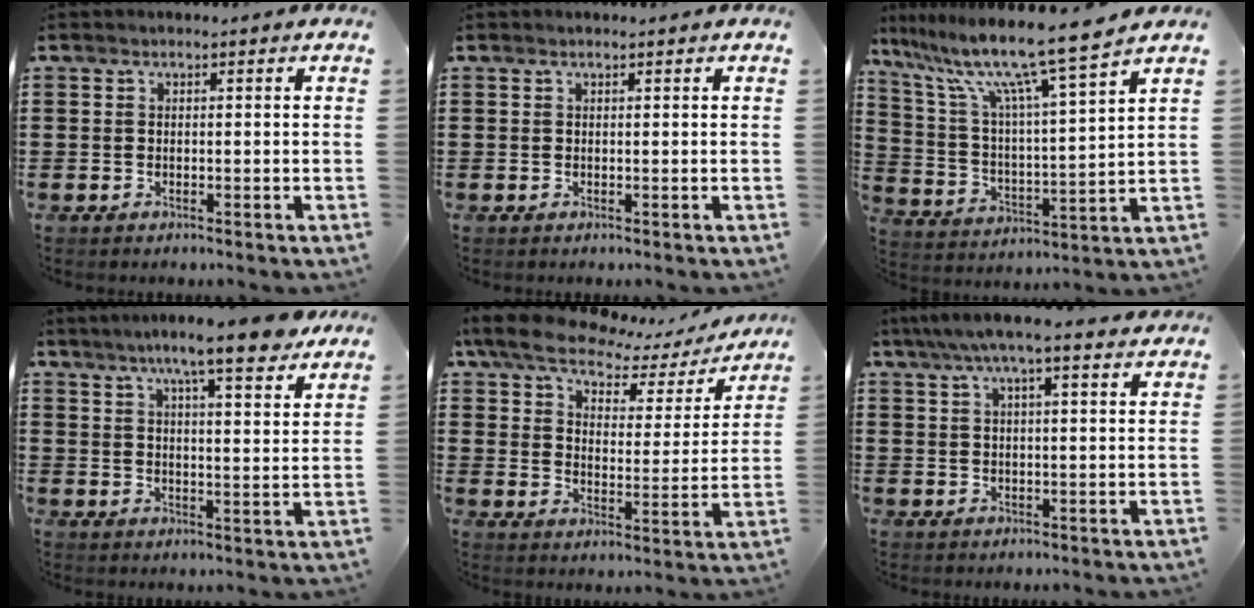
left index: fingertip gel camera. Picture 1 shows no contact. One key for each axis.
{"total": 0.0}
{"total": 10.9, "fx": 8.9, "fy": -0.4, "fz": 6.3, "tx": -0.159, "ty": -0.057, "tz": 0.142}
{"total": 8.4, "fx": 6.7, "fy": 0.7, "fz": 5.0, "tx": -0.099, "ty": -0.021, "tz": 0.114}
{"total": 7.3, "fx": 6.0, "fy": 2.7, "fz": 3.3, "tx": -0.083, "ty": -0.031, "tz": 0.102}
{"total": 6.0, "fx": 4.5, "fy": 0.8, "fz": 3.8, "tx": -0.087, "ty": -0.003, "tz": 0.078}